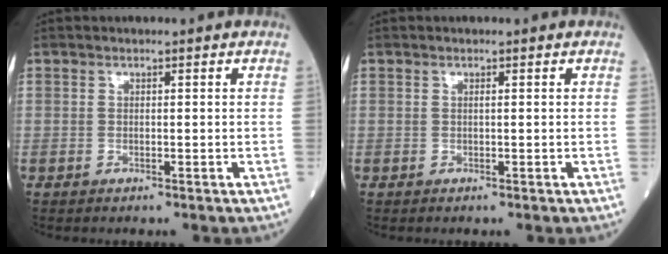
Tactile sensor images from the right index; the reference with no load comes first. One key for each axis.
{"total": 0.0}